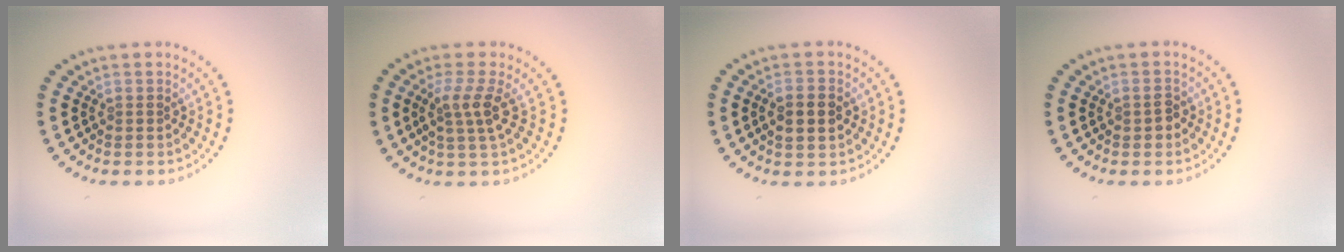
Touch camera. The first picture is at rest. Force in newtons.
{"total": 2.7, "press": 2.0, "slide": 1.8}
{"total": 2.6, "press": 2.6, "slide": 0.1}
{"total": 1.4, "press": 1.4, "slide": 0.1}